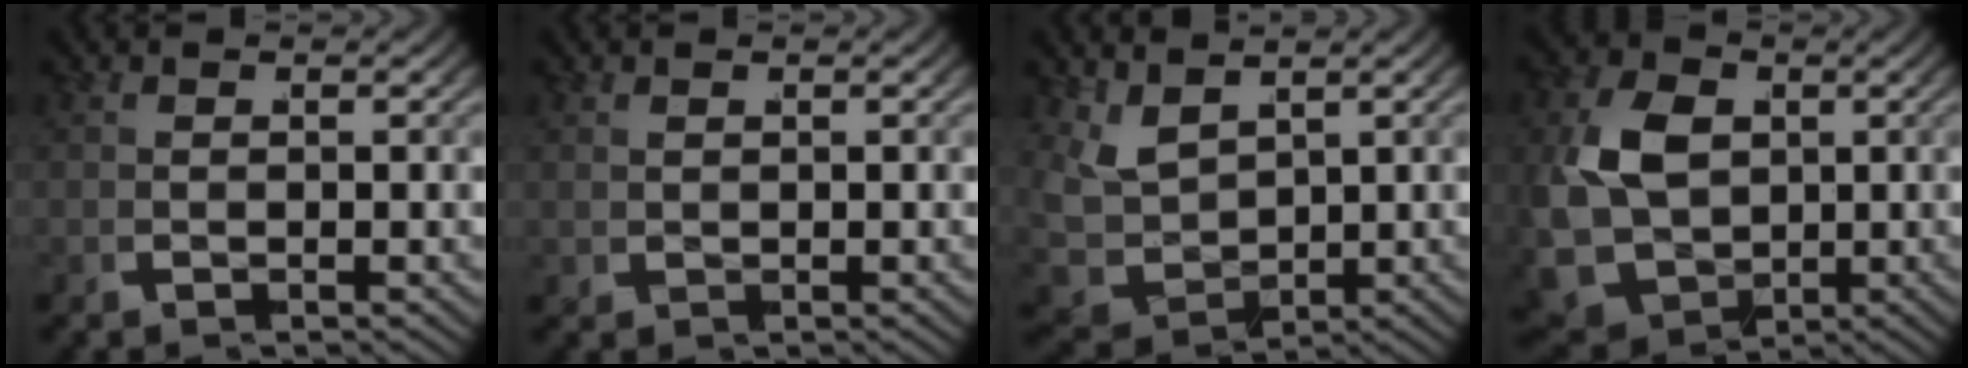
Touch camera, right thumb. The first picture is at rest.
{"total": 0.6, "force": [0.6, 0.1, -0.1], "torque": [0.003, 0.003, 0.015]}
{"total": 5.8, "force": [1.2, 4.4, 3.6], "torque": [-0.104, -0.027, 0.036]}
{"total": 11.0, "force": [-0.8, 9.1, 6.2], "torque": [-0.185, -0.062, 0.007]}